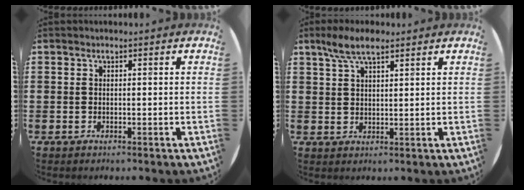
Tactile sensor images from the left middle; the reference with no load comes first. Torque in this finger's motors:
{"motor_torque": [0.64, -0.56, 0.14, 0.06]}